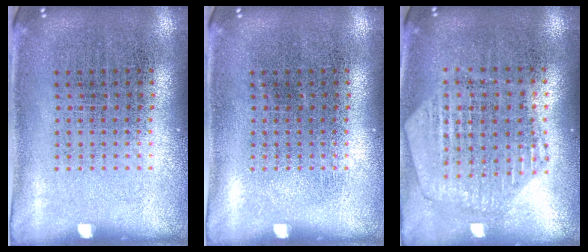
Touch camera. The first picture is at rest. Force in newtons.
{"total": 0.0}
{"total": 1.1, "press": 1.1, "slide": 0.2}